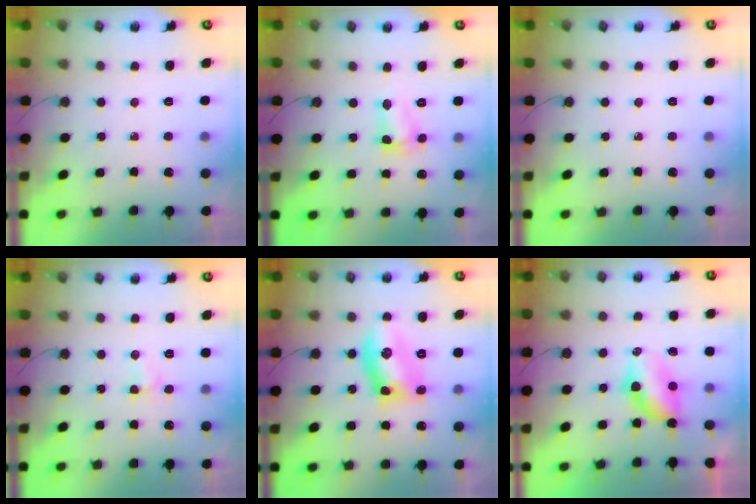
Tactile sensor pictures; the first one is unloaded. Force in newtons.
{"total": 5.9, "press": 5.9, "slide": 0.4}
{"total": 0.0}
{"total": 5.1, "press": 4.1, "slide": 3.1}
{"total": 10.3, "press": 10.3, "slide": 0.2}
{"total": 8.8, "press": 7.7, "slide": 4.2}